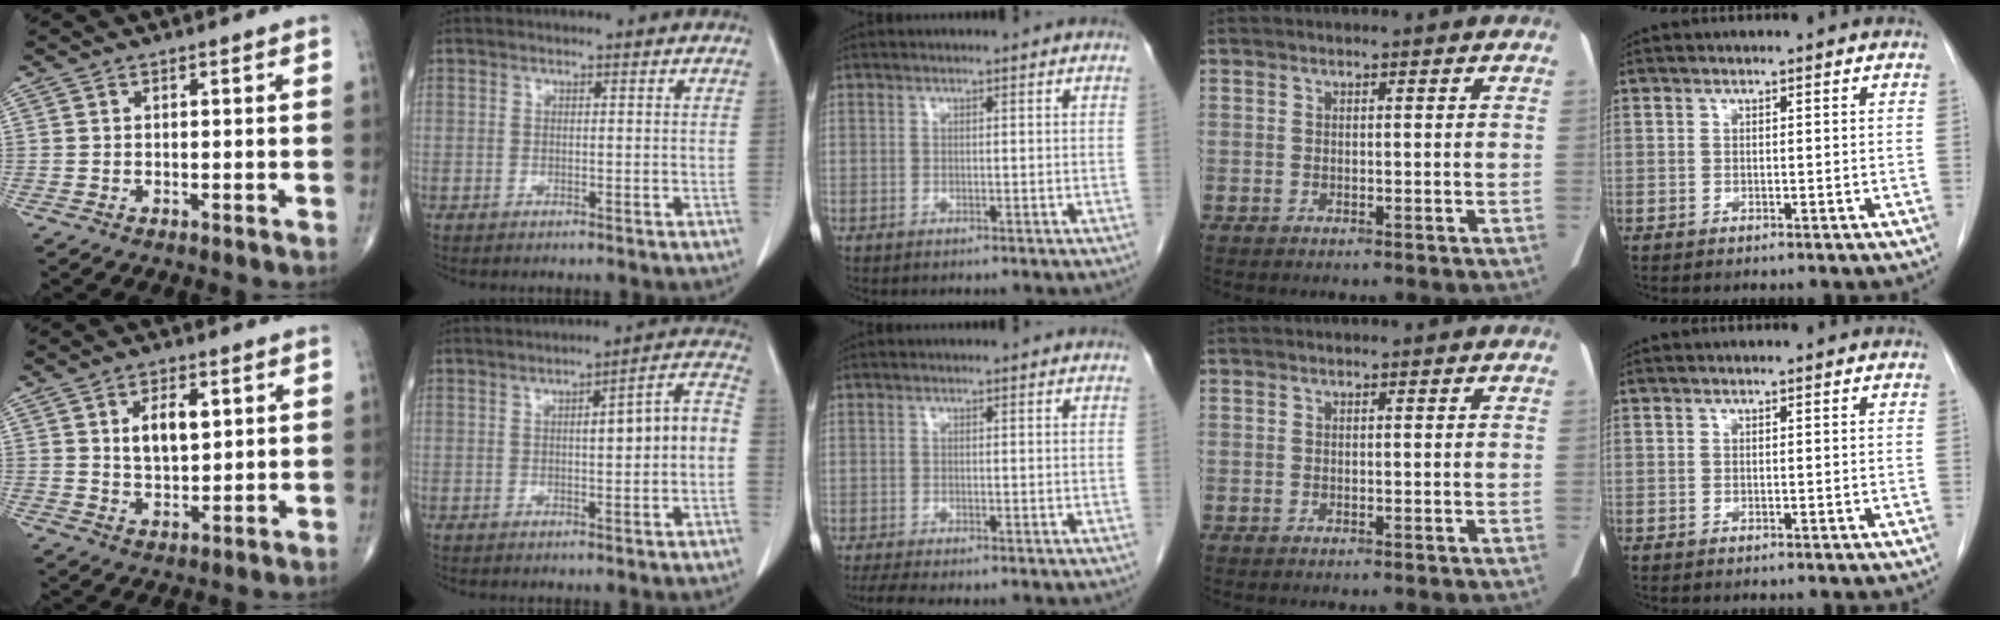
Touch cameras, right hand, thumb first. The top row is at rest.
{"thumb": {"total": 7.3, "force": [2.1, 4.0, 5.8], "torque": [-0.080, -0.011, 0.041]}, "index": {"total": 8.1, "force": [-0.4, 0.8, 8.0], "torque": [-0.108, 0.029, -0.008]}, "middle": {"total": 2.5, "force": [-1.8, 0.3, 1.7], "torque": [-0.034, -0.009, -0.035]}}